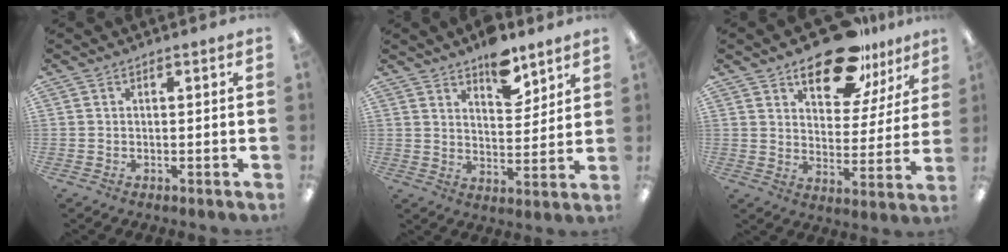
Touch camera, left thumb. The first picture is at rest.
{"total": 9.0, "force": [7.1, 4.0, 3.9], "torque": [-0.043, -0.046, 0.123]}
{"total": 16.7, "force": [12.6, 7.3, 8.2], "torque": [-0.122, -0.074, 0.219]}